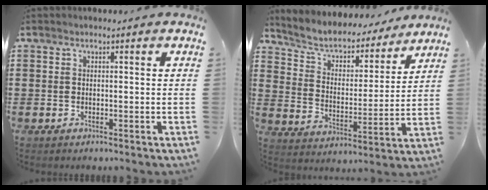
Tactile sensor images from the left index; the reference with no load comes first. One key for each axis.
{"total": 4.7, "fx": 4.0, "fy": 2.1, "fz": 1.4, "tx": -0.053, "ty": -0.028, "tz": 0.060}